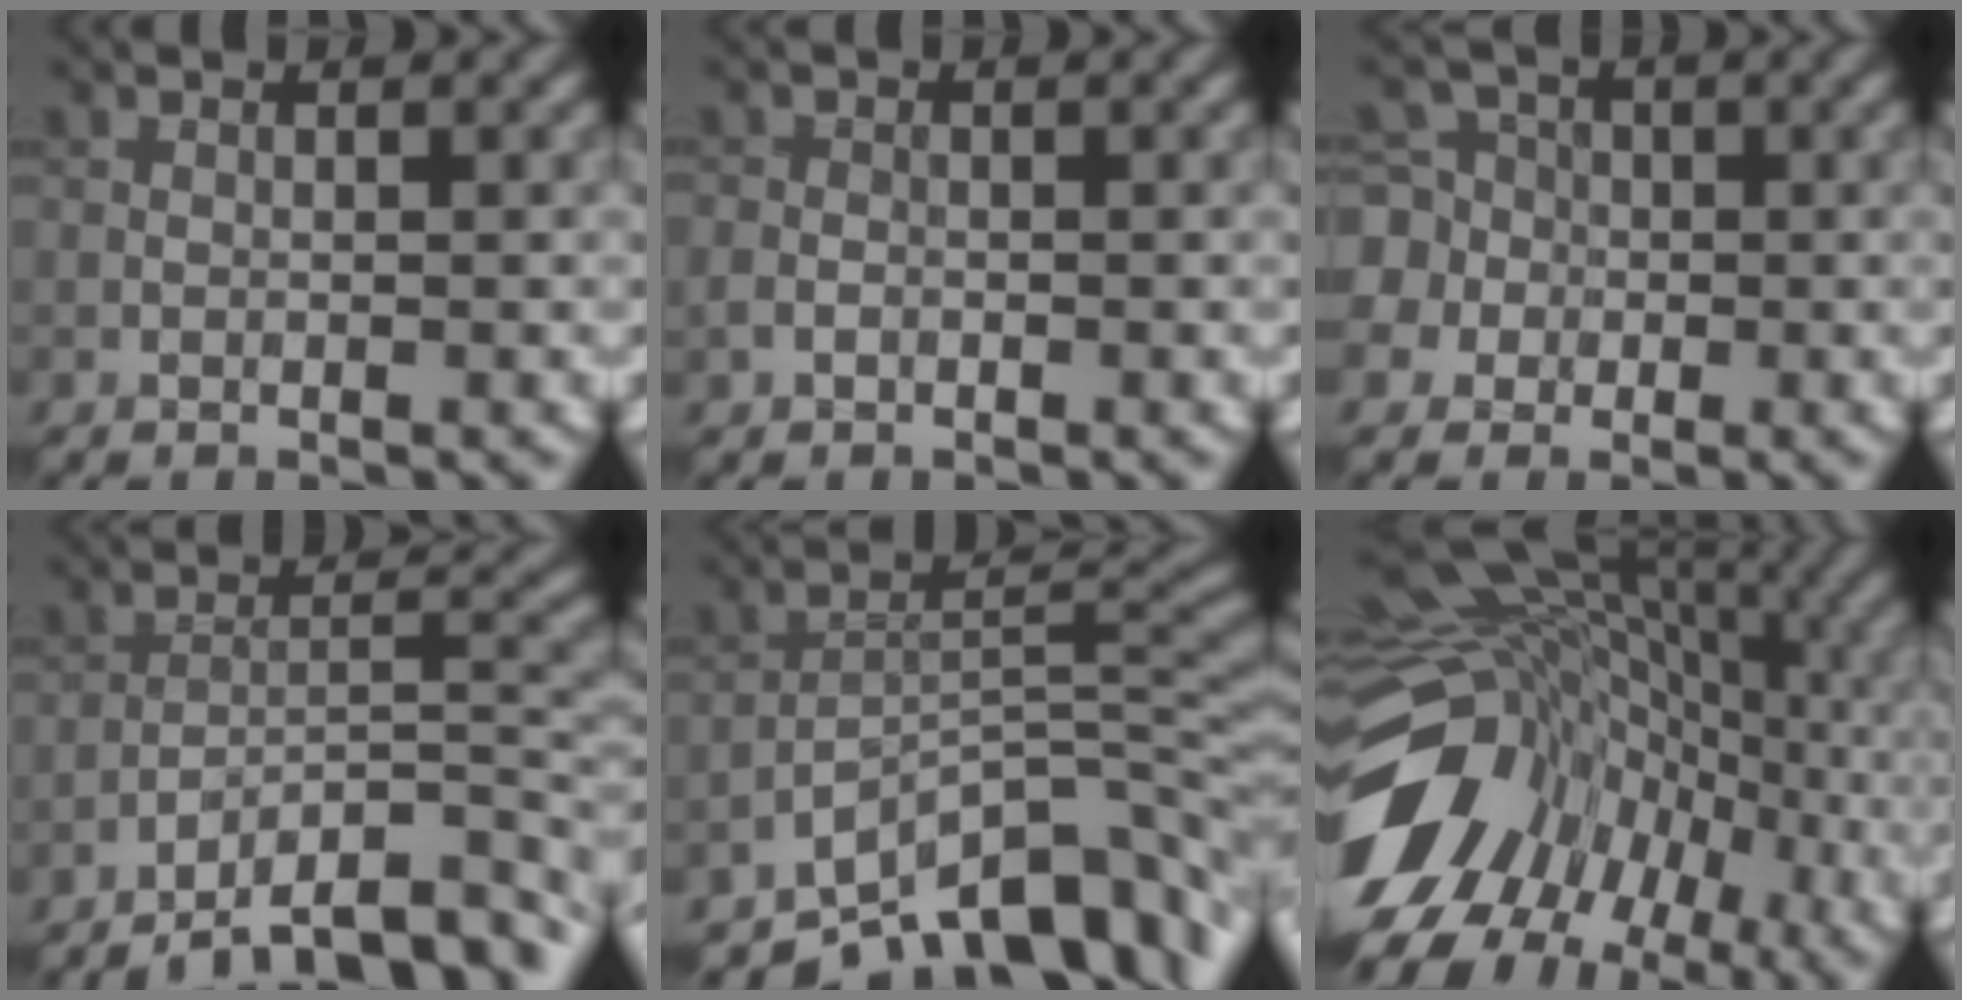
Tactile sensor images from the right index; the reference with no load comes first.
{"total": 1.1, "force": [-0.5, 0.9, 0.4], "torque": [-0.005, -0.002, -0.013]}
{"total": 6.8, "force": [-0.1, 6.5, 1.9], "torque": [-0.042, 0.026, -0.036]}
{"total": 9.0, "force": [-6.9, 2.4, 5.4], "torque": [-0.069, 0.009, -0.119]}
{"total": 11.1, "force": [-8.6, 4.0, 5.8], "torque": [-0.067, 0.009, -0.152]}
{"total": 16.8, "force": [-5.4, 13.3, 8.8], "torque": [-0.170, -0.002, -0.067]}